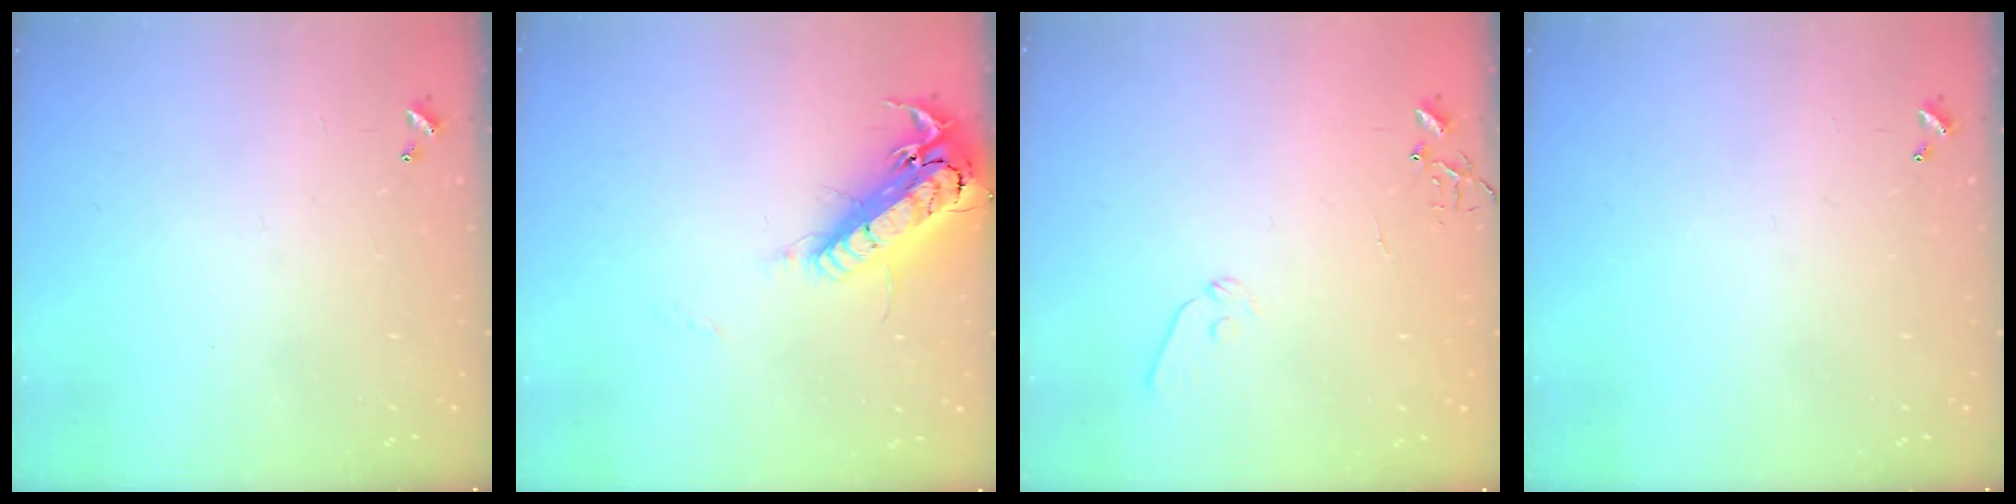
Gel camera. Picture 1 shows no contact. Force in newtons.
{"total": 19.1, "press": 18.6, "slide": 4.1}
{"total": 6.8, "press": 6.8, "slide": 1.0}
{"total": 0.0}